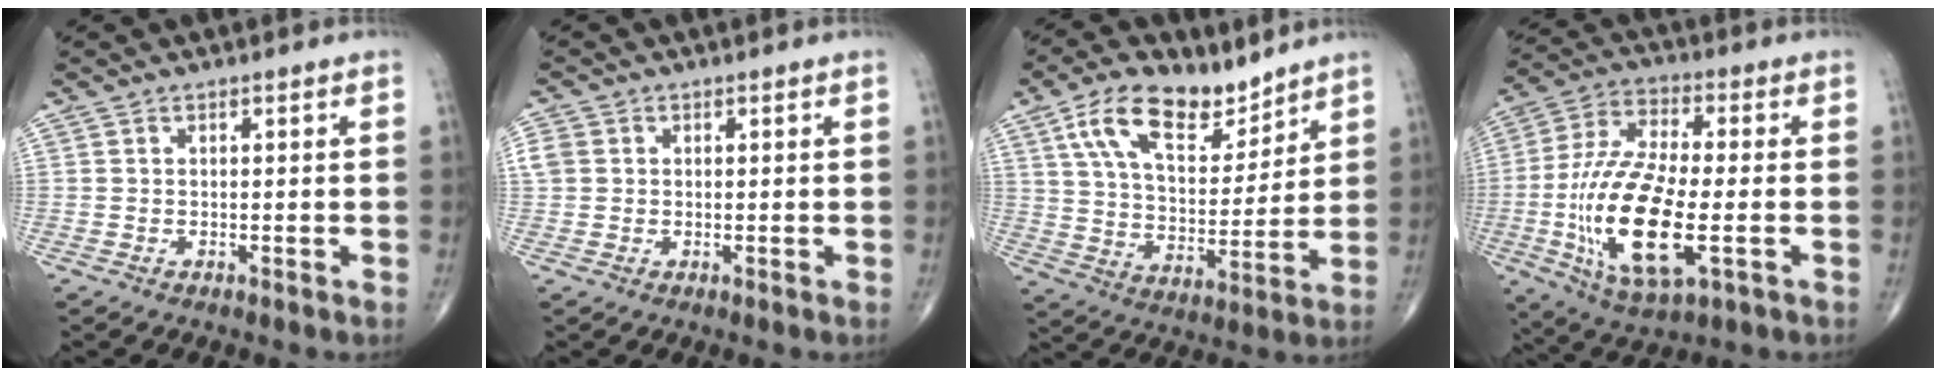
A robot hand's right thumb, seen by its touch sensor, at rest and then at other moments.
{"total": 3.0, "force": [0.5, 2.6, 1.3], "torque": [-0.026, 0.010, 0.010]}
{"total": 15.1, "force": [9.5, 7.6, 9.0], "torque": [-0.129, -0.045, 0.175]}
{"total": 20.1, "force": [-4.2, 7.6, 18.1], "torque": [-0.373, 0.006, -0.066]}